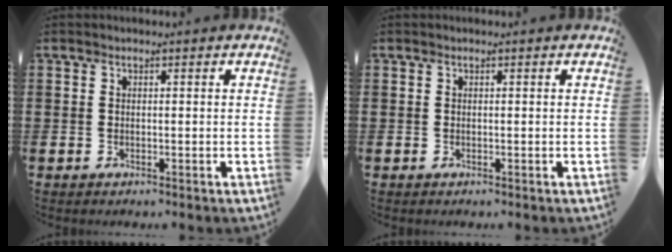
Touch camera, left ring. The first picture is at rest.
{"total": 0.0}